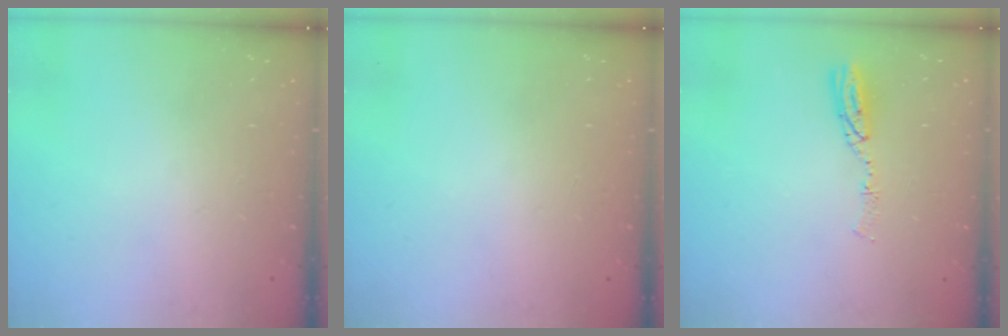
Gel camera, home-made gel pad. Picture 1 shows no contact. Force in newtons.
{"total": 0.0}
{"total": 5.0, "press": 5.0, "slide": 0.2}